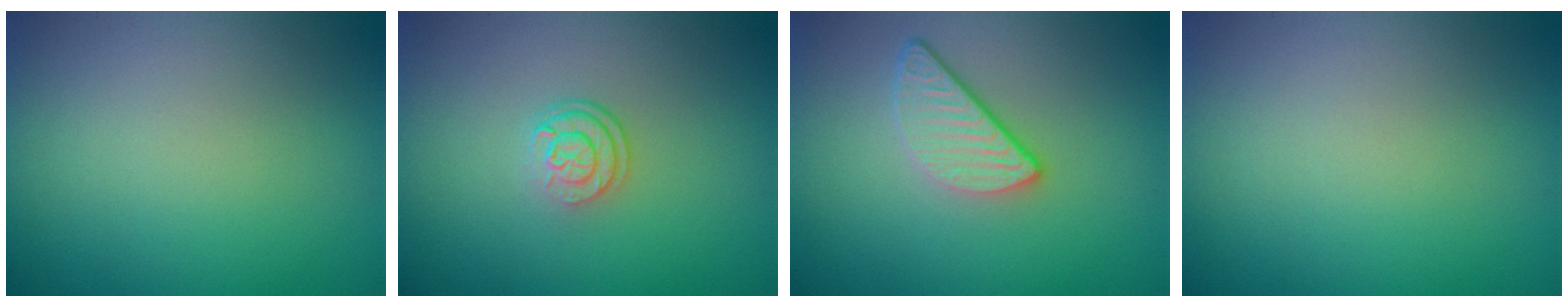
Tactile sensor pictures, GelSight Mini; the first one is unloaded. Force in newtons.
{"total": 2.6, "press": 1.9, "slide": 1.8}
{"total": 3.2, "press": 2.6, "slide": 1.9}
{"total": 0.0}